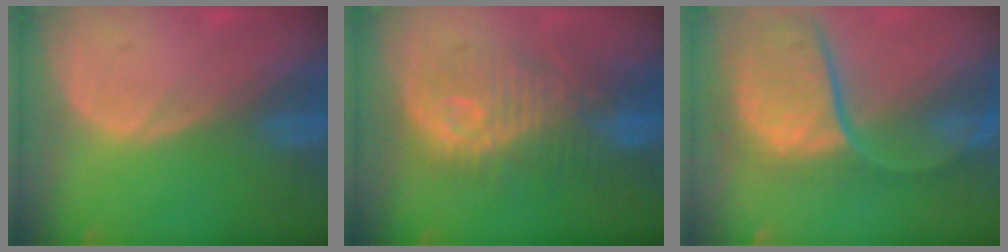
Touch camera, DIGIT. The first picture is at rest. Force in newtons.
{"total": 10.0, "press": 10.0, "slide": 0.8}
{"total": 11.7, "press": 9.8, "slide": 6.4}